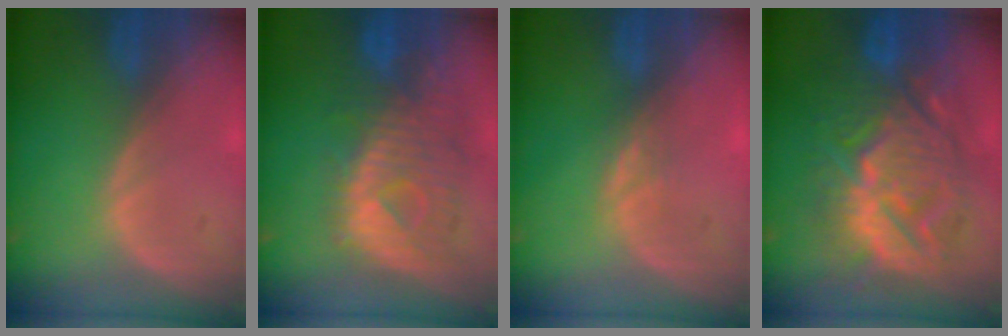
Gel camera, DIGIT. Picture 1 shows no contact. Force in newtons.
{"total": 10.6, "press": 9.5, "slide": 4.6}
{"total": 1.4, "press": 1.4, "slide": 0.3}
{"total": 14.0, "press": 13.9, "slide": 1.4}